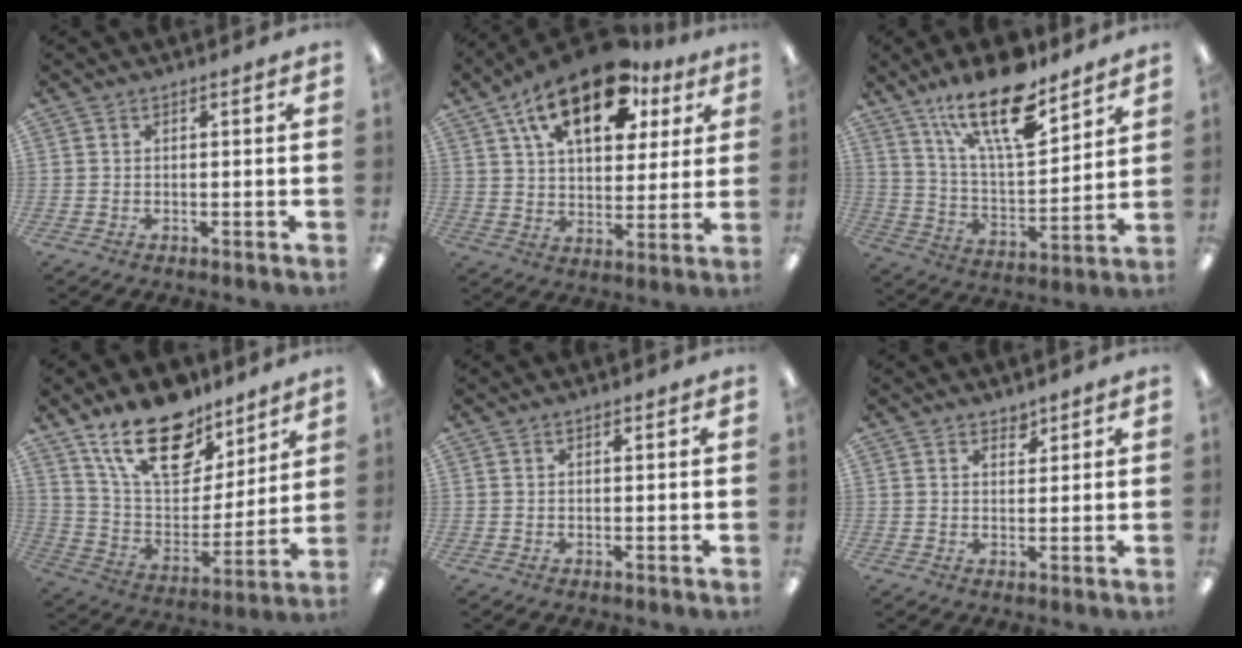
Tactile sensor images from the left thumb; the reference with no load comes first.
{"total": 19.6, "force": [11.3, 9.7, 12.9], "torque": [-0.217, -0.036, 0.193]}
{"total": 20.9, "force": [14.1, 7.4, 13.5], "torque": [-0.219, -0.083, 0.237]}
{"total": 20.6, "force": [14.3, 10.3, 10.6], "torque": [-0.185, -0.079, 0.257]}
{"total": 0.6, "force": [0.3, 0.3, 0.3], "torque": [-0.006, 0.004, 0.006]}
{"total": 2.4, "force": [2.0, 1.2, 0.4], "torque": [0.007, -0.013, 0.036]}